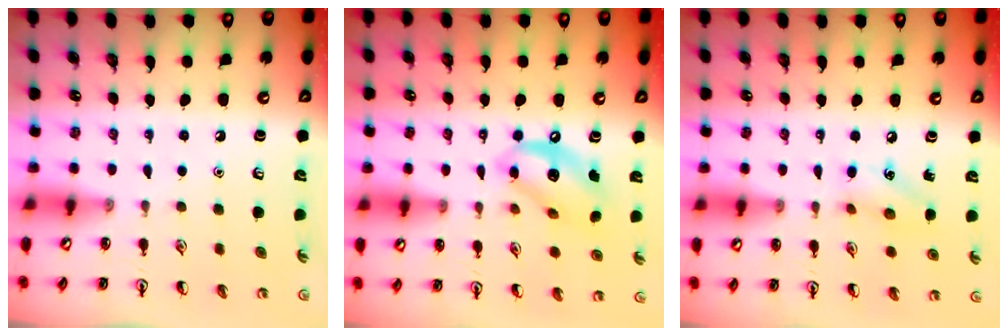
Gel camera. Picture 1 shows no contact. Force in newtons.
{"total": 13.1, "press": 12.7, "slide": 3.3}
{"total": 7.6, "press": 7.5, "slide": 1.2}